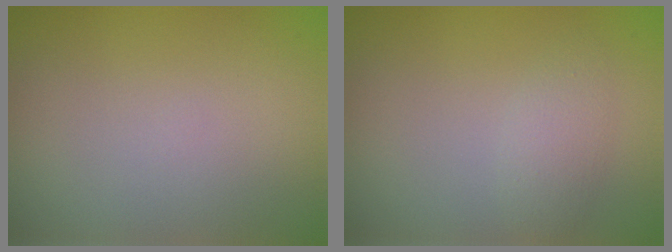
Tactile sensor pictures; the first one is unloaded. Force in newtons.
{"total": 1.6, "press": 1.6, "slide": 0.1}